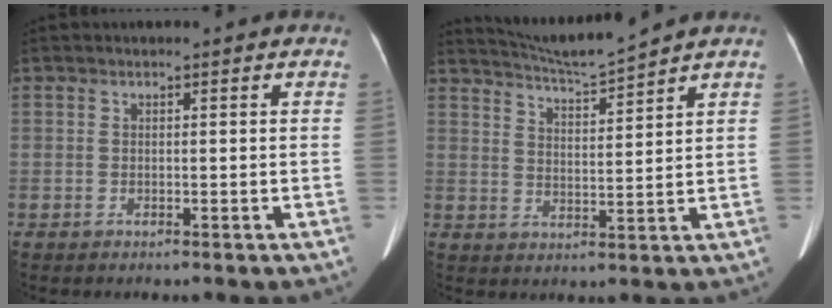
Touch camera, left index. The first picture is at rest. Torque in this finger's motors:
{"motor_torque": [-0.01, -0.44, 0.01, 0.01]}